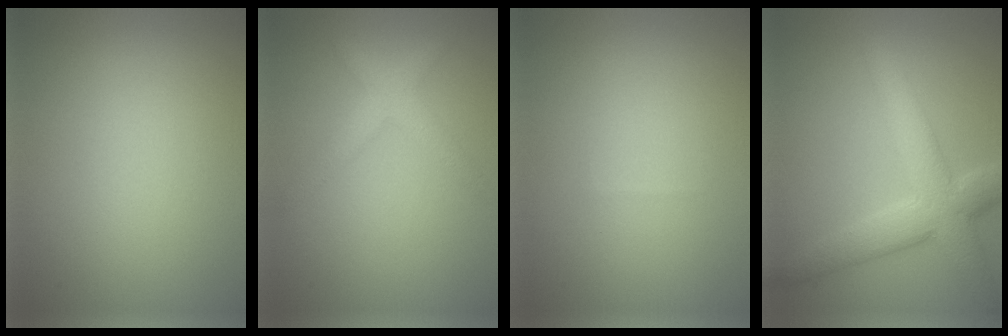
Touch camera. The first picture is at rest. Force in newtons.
{"total": 2.6, "press": 2.6, "slide": 0.1}
{"total": 0.0}
{"total": 6.5, "press": 6.5, "slide": 0.4}